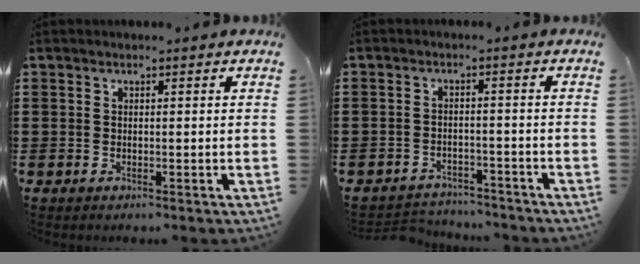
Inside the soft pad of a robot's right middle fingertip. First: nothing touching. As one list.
[{"total": 2.9, "force": [-2.8, 0.5, -0.1], "torque": [-0.008, 0.000, -0.061]}]